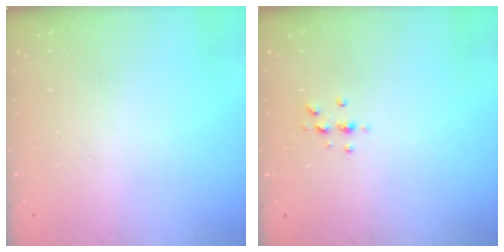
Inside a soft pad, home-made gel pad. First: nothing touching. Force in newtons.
{"total": 3.8, "press": 3.7, "slide": 0.4}